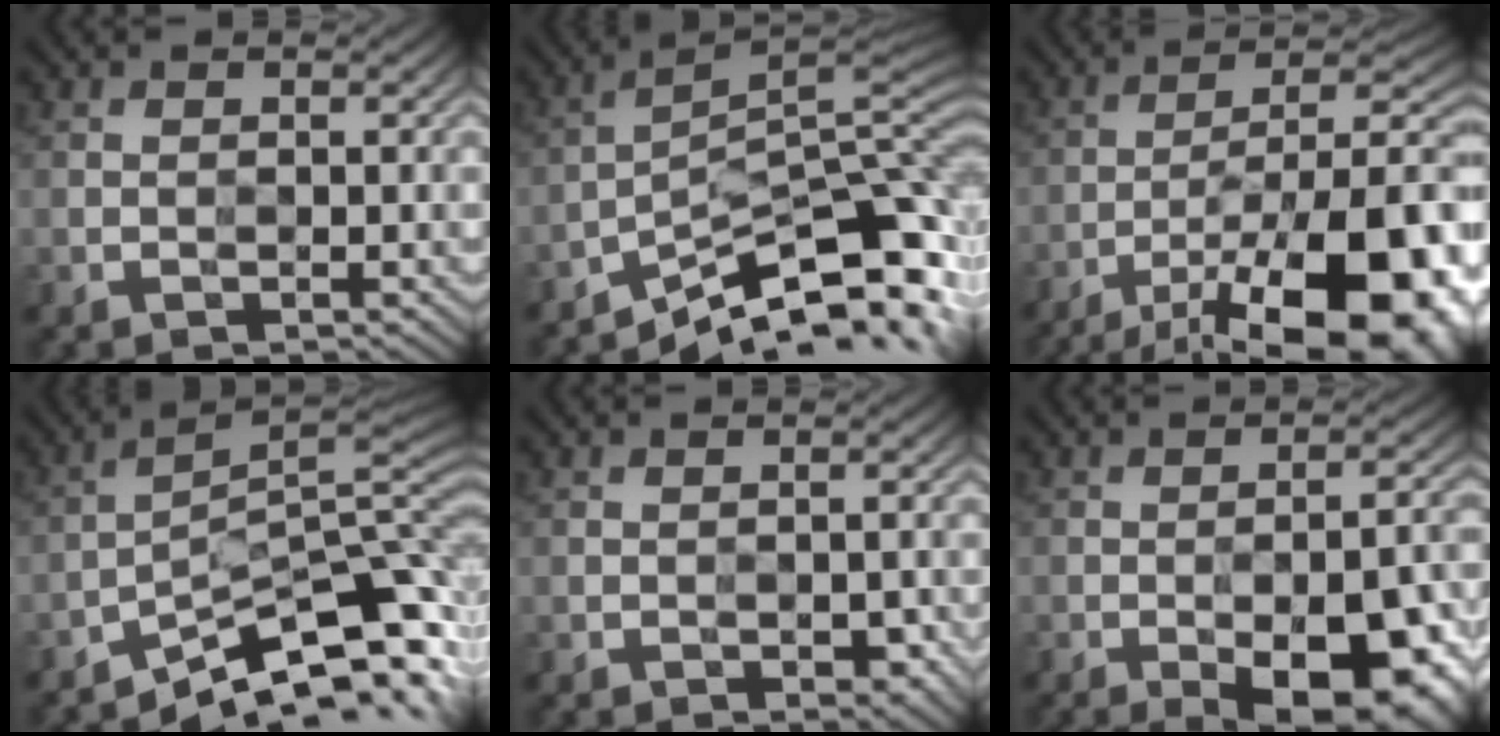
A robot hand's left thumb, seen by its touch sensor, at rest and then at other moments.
{"total": 12.0, "force": [-8.2, 3.1, 8.1], "torque": [-0.126, -0.001, -0.144]}
{"total": 20.3, "force": [-11.0, 8.2, 14.9], "torque": [-0.178, -0.014, -0.156]}
{"total": 10.3, "force": [-7.3, 2.7, 6.7], "torque": [-0.099, -0.001, -0.133]}
{"total": 1.8, "force": [-0.7, 1.0, 1.2], "torque": [-0.017, -0.001, -0.011]}
{"total": 13.8, "force": [-6.4, 5.6, 10.9], "torque": [-0.131, 0.003, -0.090]}